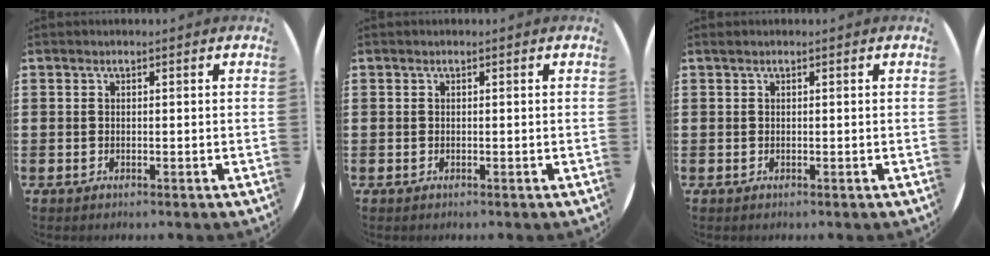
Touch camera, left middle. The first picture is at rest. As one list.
[{"total": 0.0}, {"total": 0.0}]